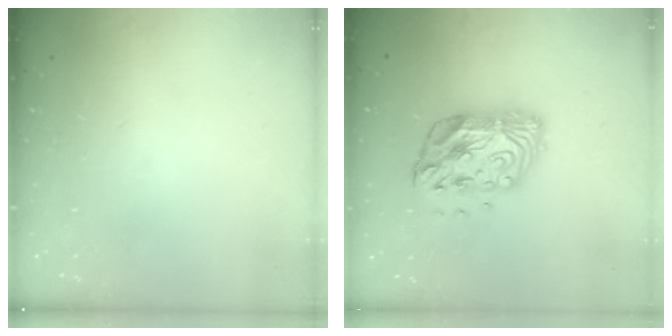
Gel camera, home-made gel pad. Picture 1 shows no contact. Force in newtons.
{"total": 12.5, "press": 12.5, "slide": 0.9}